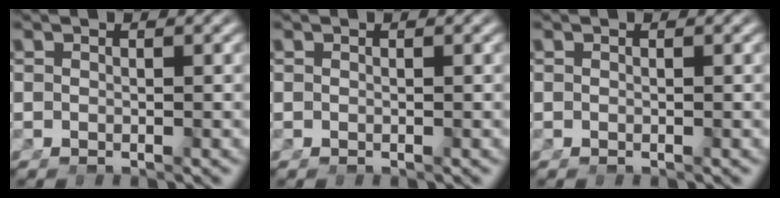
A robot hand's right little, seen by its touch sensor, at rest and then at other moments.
{"total": 0.0}
{"total": 0.0}